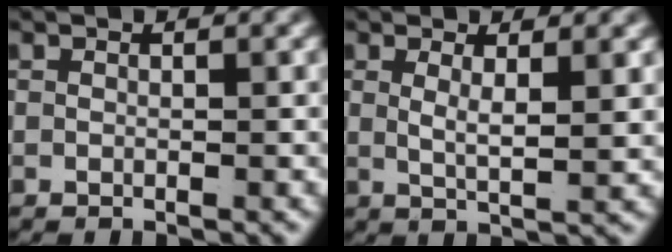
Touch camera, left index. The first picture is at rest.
{"total": 2.5, "force": [0.9, 0.0, 2.4], "torque": [-0.044, -0.016, 0.024]}